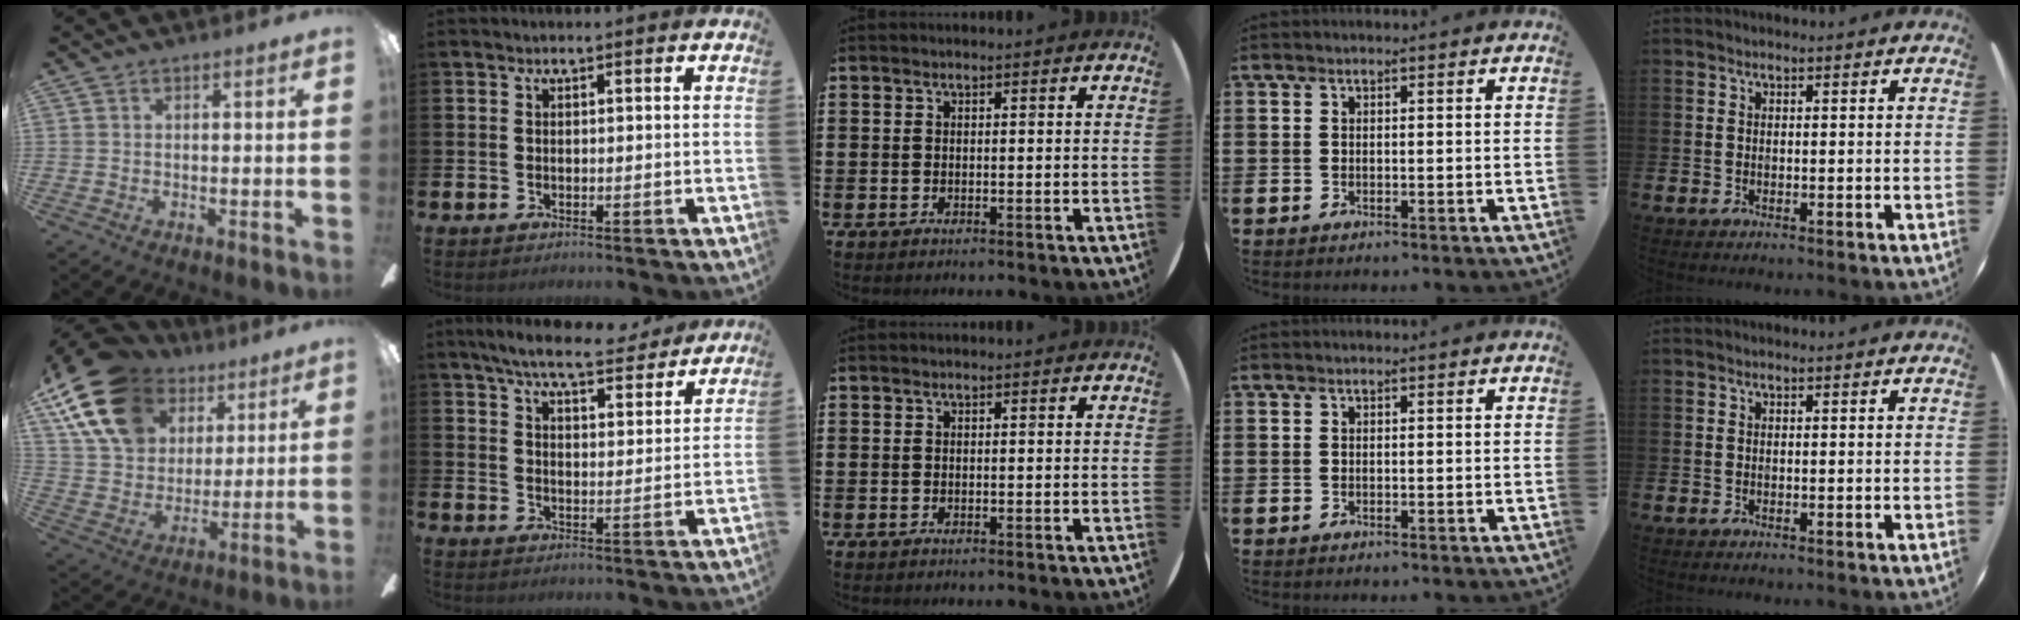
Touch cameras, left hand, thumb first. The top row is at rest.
{"thumb": {"total": 20.4, "force": [10.6, 14.0, 10.3], "torque": [-0.201, -0.036, 0.201]}, "index": {"total": 7.6, "force": [7.1, 1.2, 2.5], "torque": [-0.059, -0.040, 0.122]}}